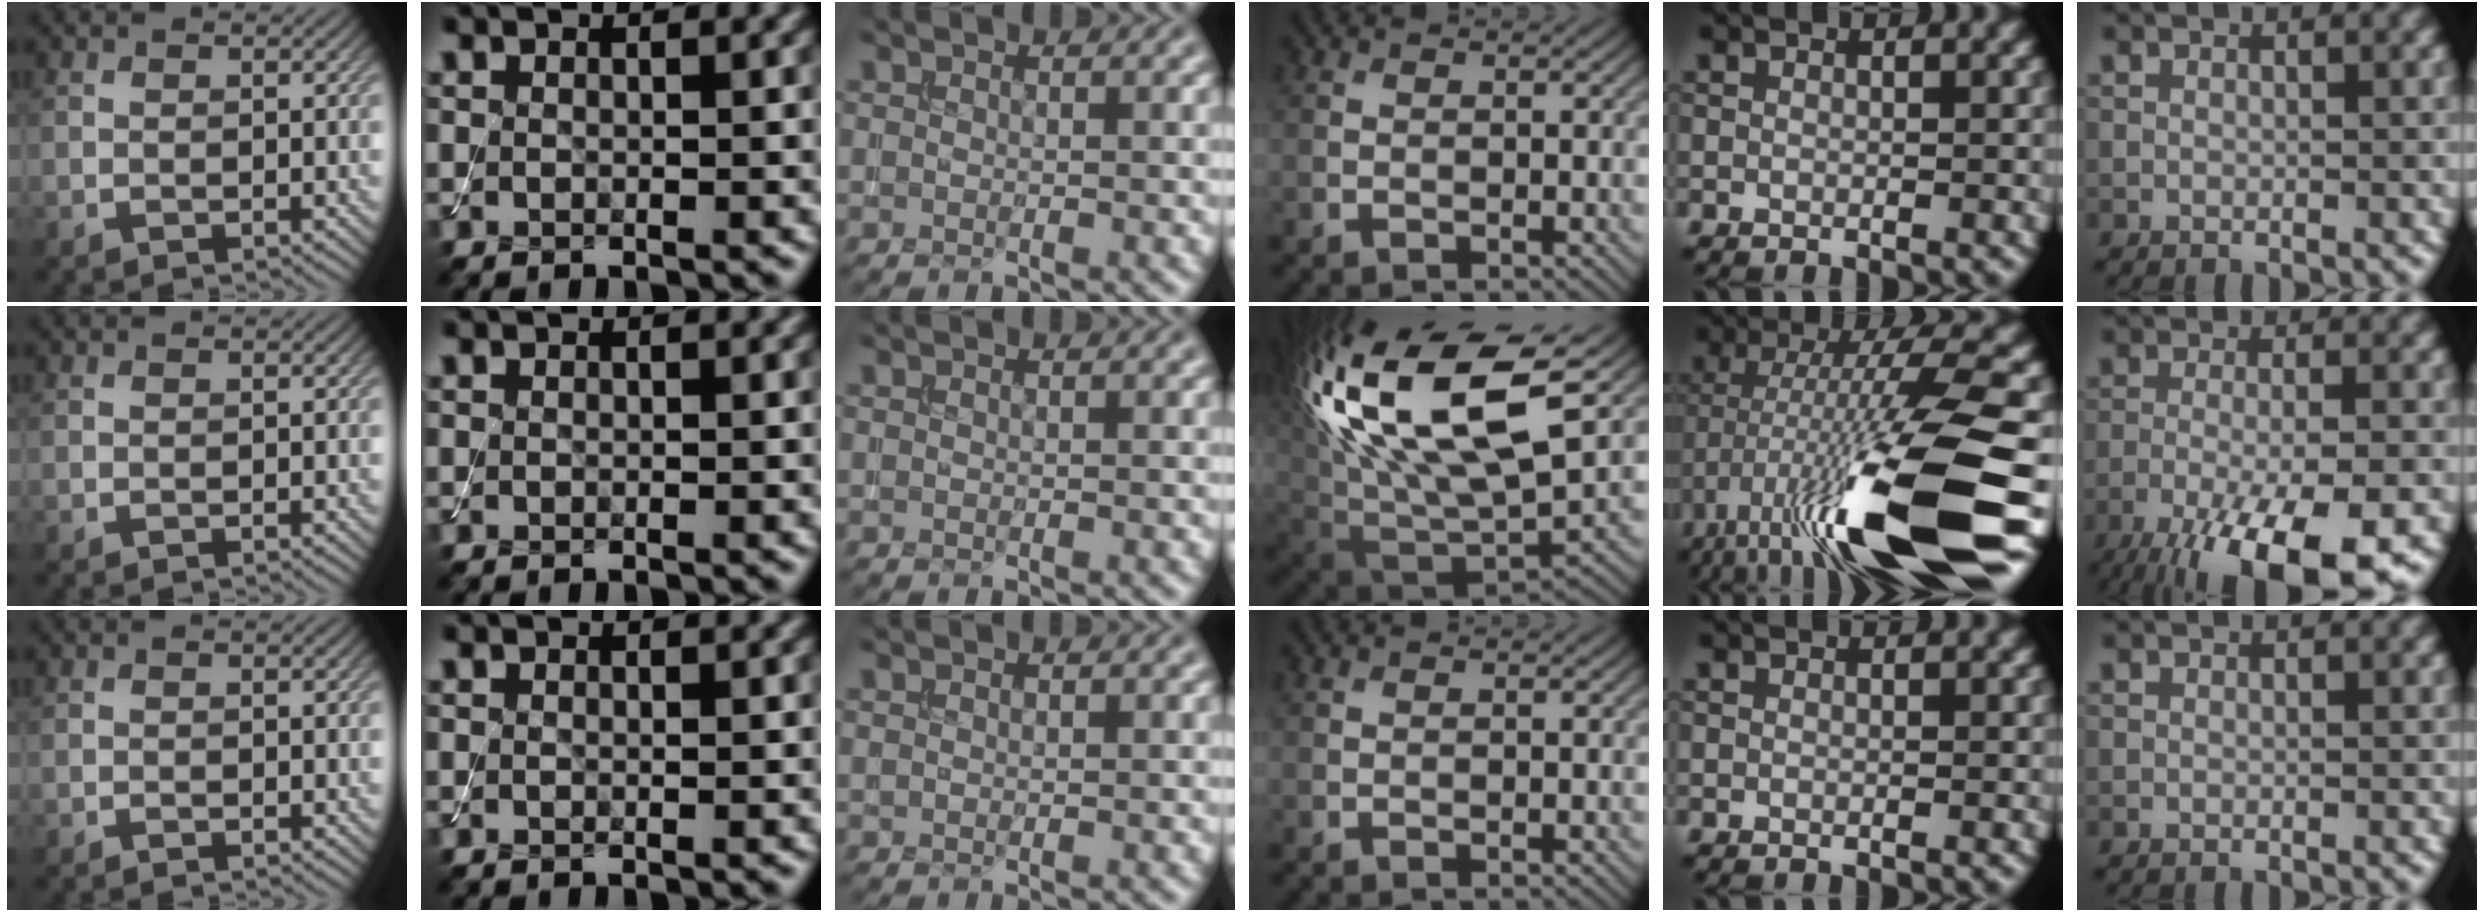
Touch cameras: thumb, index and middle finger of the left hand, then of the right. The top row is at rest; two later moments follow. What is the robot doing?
{"motion": "assemble", "object": "toy tower of hanoi"}